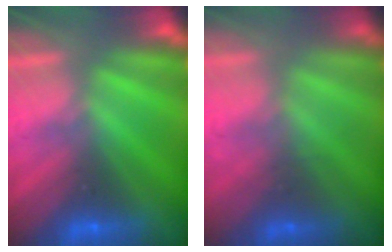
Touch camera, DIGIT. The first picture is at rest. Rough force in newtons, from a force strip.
{"total": 1.6}